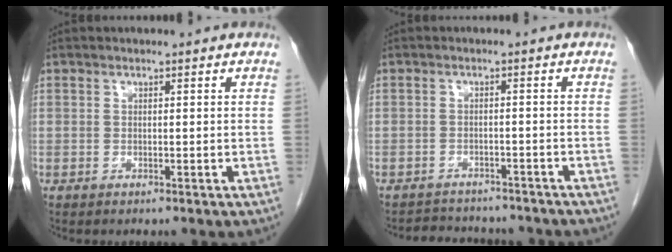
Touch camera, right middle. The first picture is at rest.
{"total": 8.8, "force": [-8.2, 2.6, 2.0], "torque": [-0.034, 0.009, -0.097]}